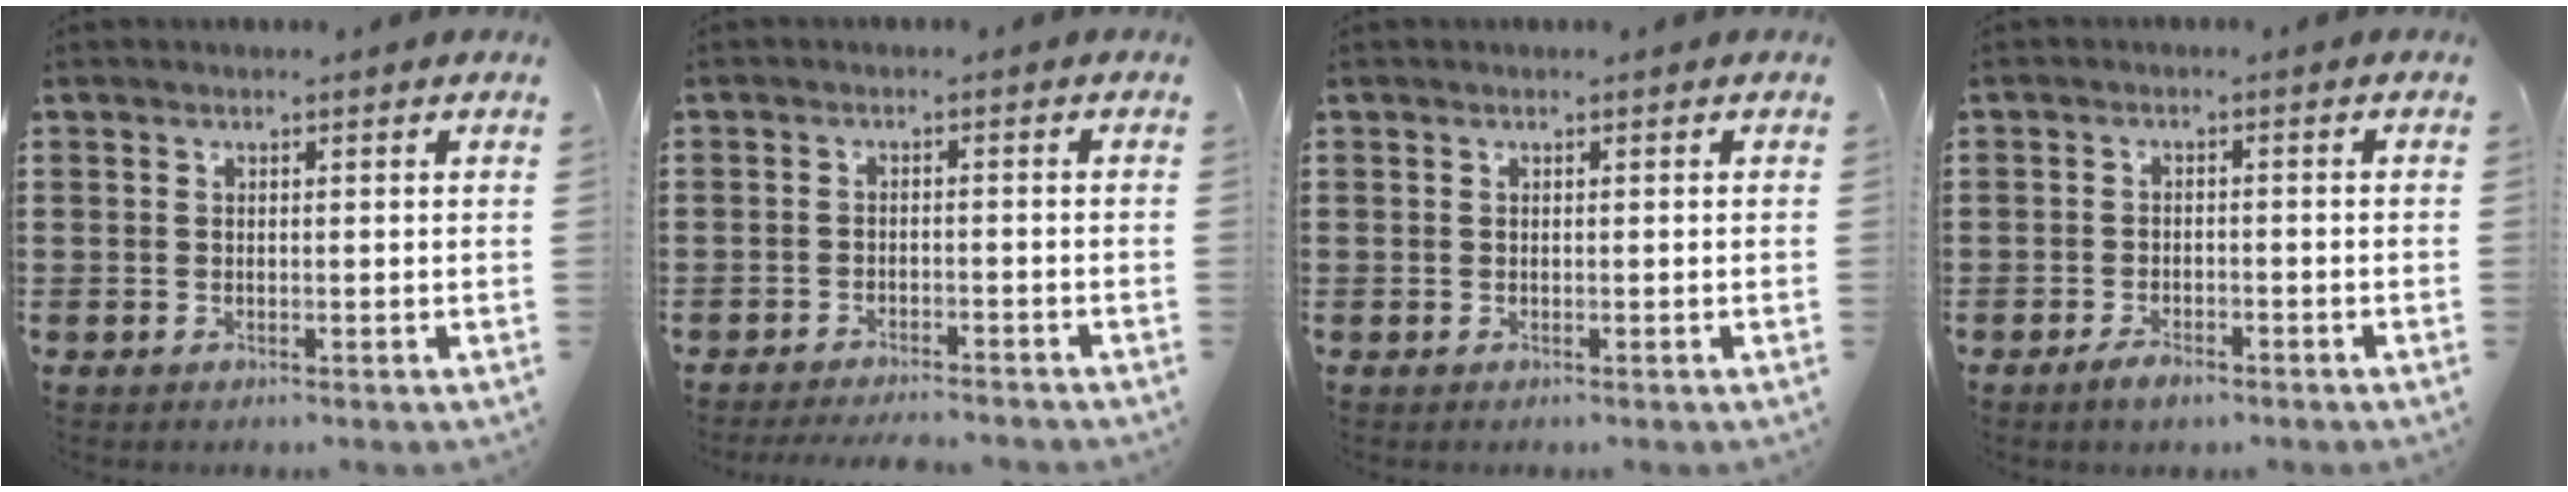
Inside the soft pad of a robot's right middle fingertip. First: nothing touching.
{"total": 2.7, "force": [-2.7, 0.1, 0.3], "torque": [-0.010, 0.000, -0.056]}
{"total": 0.0}
{"total": 2.3, "force": [-1.9, 0.9, 1.0], "torque": [-0.018, 0.004, -0.036]}